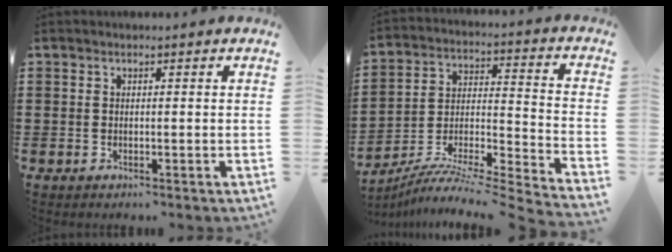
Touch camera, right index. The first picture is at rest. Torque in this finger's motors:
{"motor_torque": [0.93, 1.21, -0.29, -0.03]}